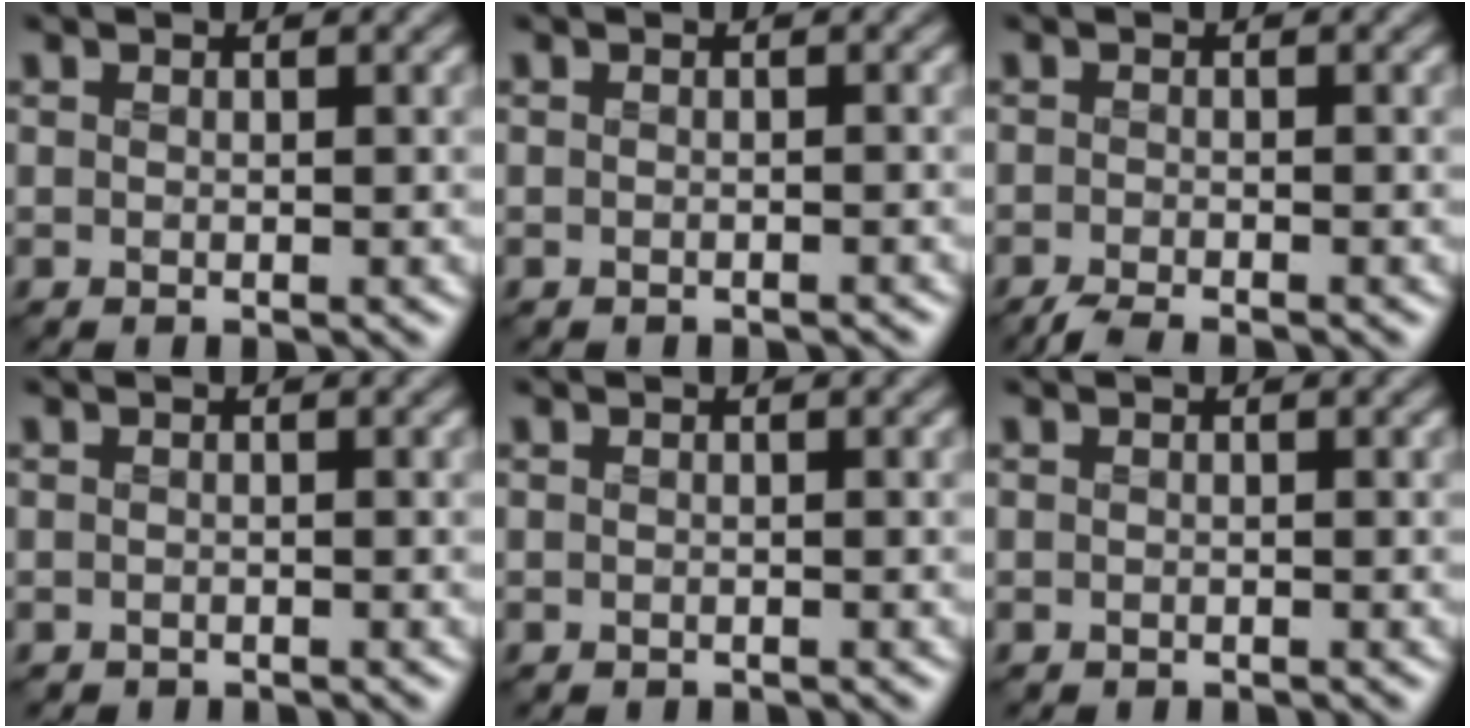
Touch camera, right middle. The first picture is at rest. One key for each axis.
{"total": 0.6, "fx": -0.5, "fy": 0.2, "fz": 0.0, "tx": -0.001, "ty": -0.005, "tz": -0.009}
{"total": 2.4, "fx": -2.2, "fy": 0.4, "fz": 1.0, "tx": -0.005, "ty": -0.005, "tz": -0.041}
{"total": 0.6, "fx": -0.5, "fy": 0.1, "fz": -0.2, "tx": 0.004, "ty": 0.001, "tz": -0.004}
{"total": 0.0}
{"total": 0.0}